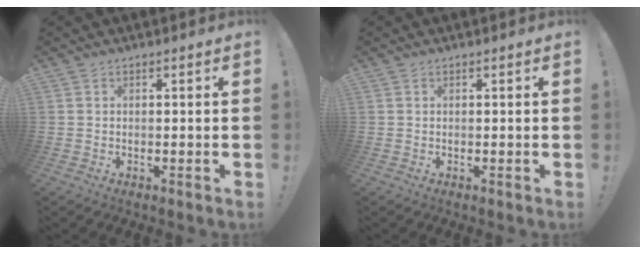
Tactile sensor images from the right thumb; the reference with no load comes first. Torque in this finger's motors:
{"motor_torque": [0.00, 0.03, 0.01, -0.04, 0.04]}